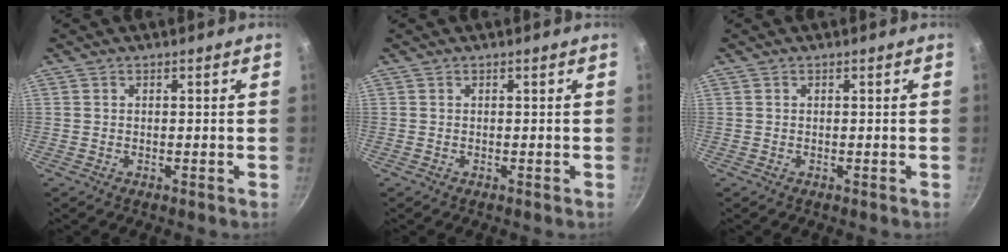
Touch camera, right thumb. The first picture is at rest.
{"total": 0.0}
{"total": 0.0}